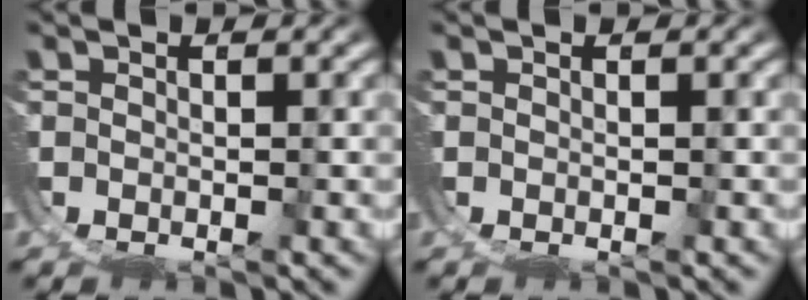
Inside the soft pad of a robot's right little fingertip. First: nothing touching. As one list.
[{"total": 0.0}]